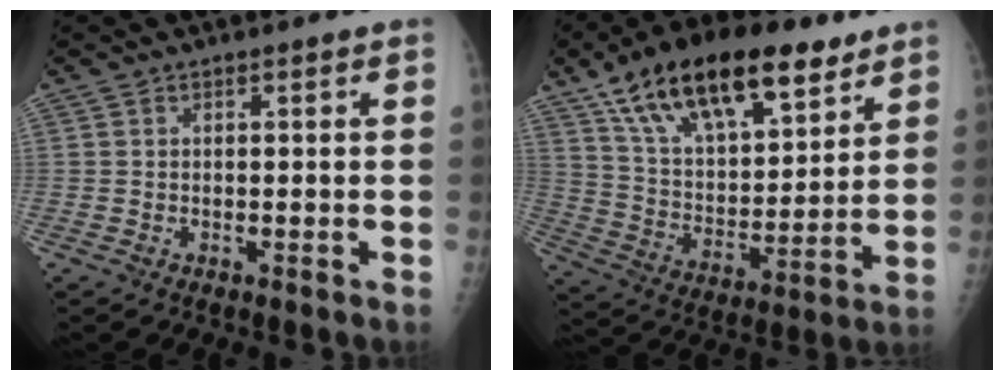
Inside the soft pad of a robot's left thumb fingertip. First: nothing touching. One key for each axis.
{"total": 24.9, "fx": 15.1, "fy": 11.0, "fz": 16.4, "tx": -0.249, "ty": -0.030, "tz": 0.262}